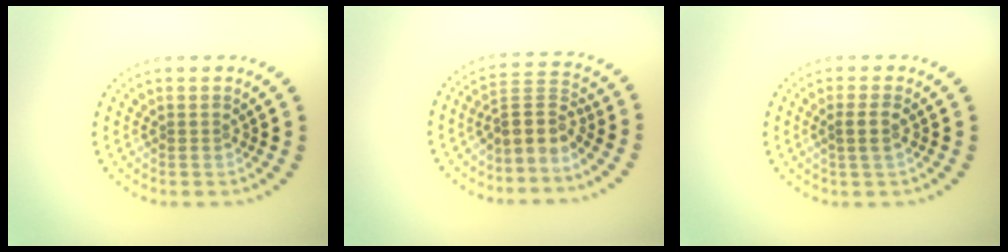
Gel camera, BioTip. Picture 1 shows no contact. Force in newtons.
{"total": 2.9, "press": 2.0, "slide": 2.1}
{"total": 1.6, "press": 1.3, "slide": 1.0}